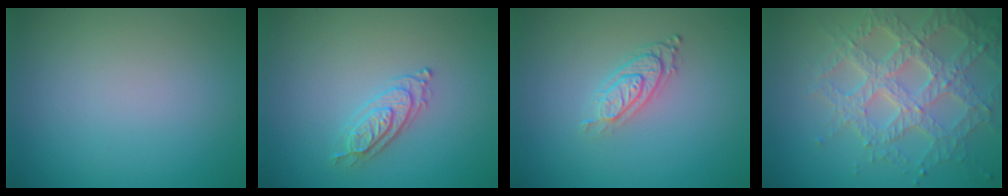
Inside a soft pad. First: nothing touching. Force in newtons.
{"total": 2.2, "press": 2.2, "slide": 0.3}
{"total": 3.2, "press": 2.2, "slide": 2.2}
{"total": 6.9, "press": 5.3, "slide": 4.5}